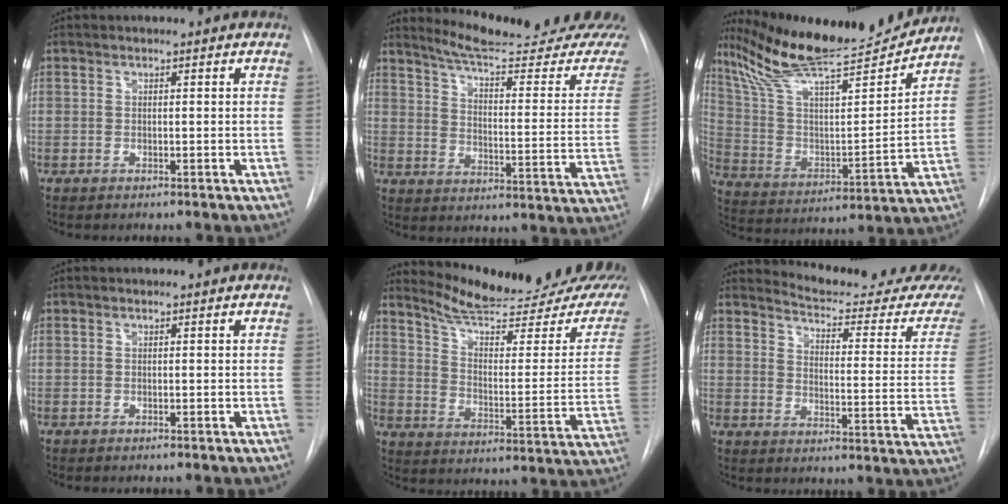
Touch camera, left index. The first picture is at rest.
{"total": 22.0, "force": [20.6, 0.2, 7.7], "torque": [-0.106, -0.116, 0.254]}
{"total": 19.6, "force": [17.8, 0.8, 8.1], "torque": [-0.149, -0.026, 0.298]}
{"total": 0.0}
{"total": 22.0, "force": [19.4, 3.6, 9.6], "torque": [-0.131, -0.077, 0.250]}
{"total": 18.8, "force": [18.3, 0.8, 4.3], "torque": [-0.058, -0.124, 0.206]}